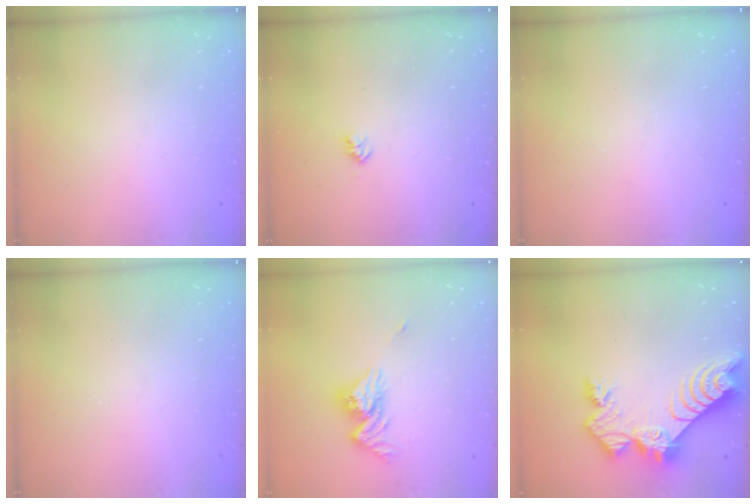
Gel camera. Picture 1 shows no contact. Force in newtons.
{"total": 3.0, "press": 2.9, "slide": 0.4}
{"total": 0.0}
{"total": 0.0}
{"total": 12.5, "press": 12.5, "slide": 1.3}
{"total": 12.8, "press": 12.7, "slide": 1.1}